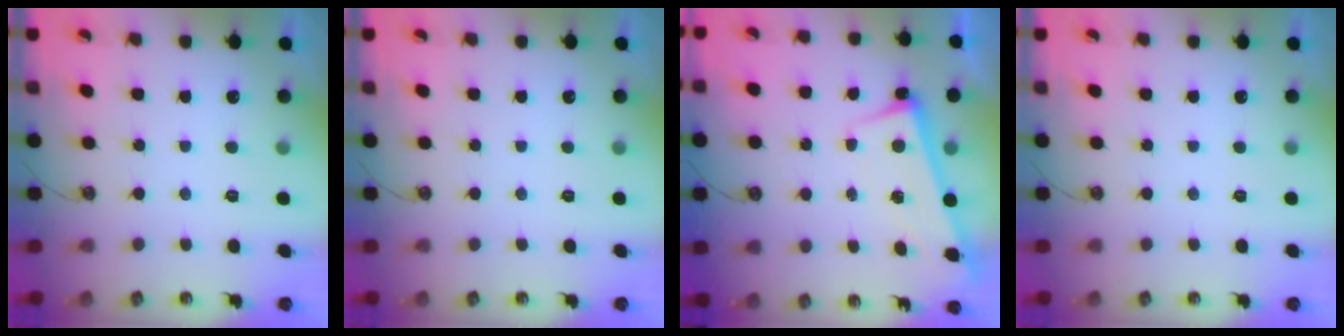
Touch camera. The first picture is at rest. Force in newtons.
{"total": 0.0}
{"total": 2.8, "press": 2.6, "slide": 1.1}
{"total": 0.0}